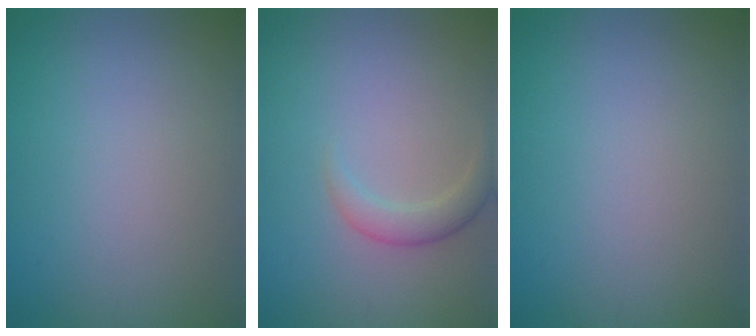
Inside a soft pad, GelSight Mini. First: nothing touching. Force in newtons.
{"total": 2.0, "press": 2.0, "slide": 0.1}
{"total": 0.0}